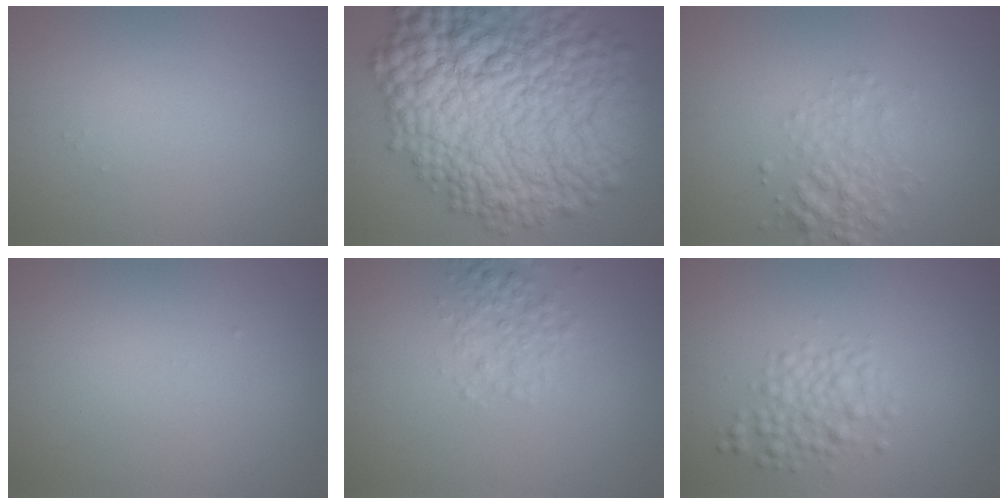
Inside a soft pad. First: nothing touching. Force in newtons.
{"total": 17.3, "press": 17.2, "slide": 0.4}
{"total": 2.9, "press": 2.9, "slide": 0.1}
{"total": 0.0}
{"total": 2.4, "press": 2.4, "slide": 0.1}
{"total": 2.8, "press": 2.8, "slide": 0.1}